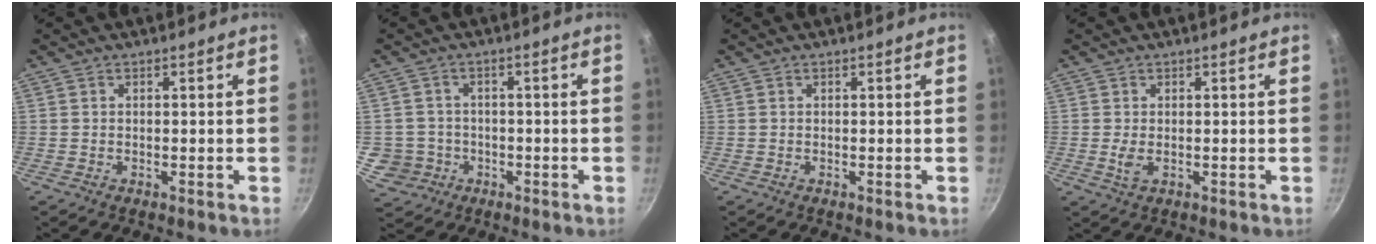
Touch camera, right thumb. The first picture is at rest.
{"total": 6.0, "force": [-1.4, 5.8, 1.0], "torque": [0.001, 0.019, -0.014]}
{"total": 0.0}
{"total": 2.0, "force": [-0.1, 1.1, 1.7], "torque": [-0.034, -0.004, 0.001]}